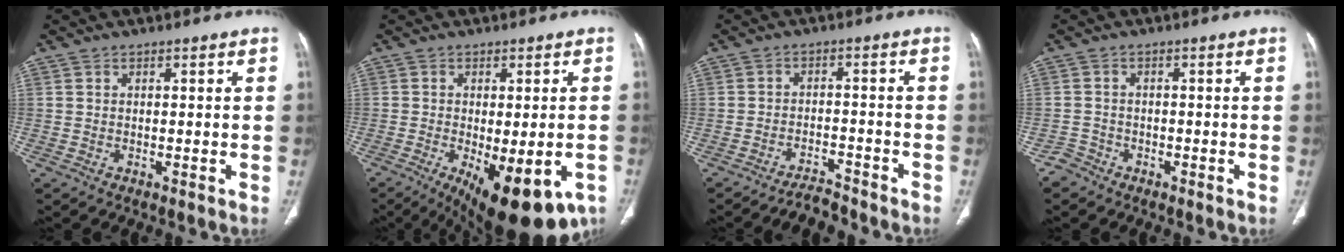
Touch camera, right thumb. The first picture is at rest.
{"total": 16.8, "force": [-8.1, 6.7, 13.1], "torque": [-0.149, -0.010, -0.100]}
{"total": 4.2, "force": [-4.1, 0.8, 0.7], "torque": [-0.019, 0.031, -0.067]}
{"total": 2.2, "force": [-1.6, 1.4, -0.4], "torque": [0.007, 0.010, -0.033]}